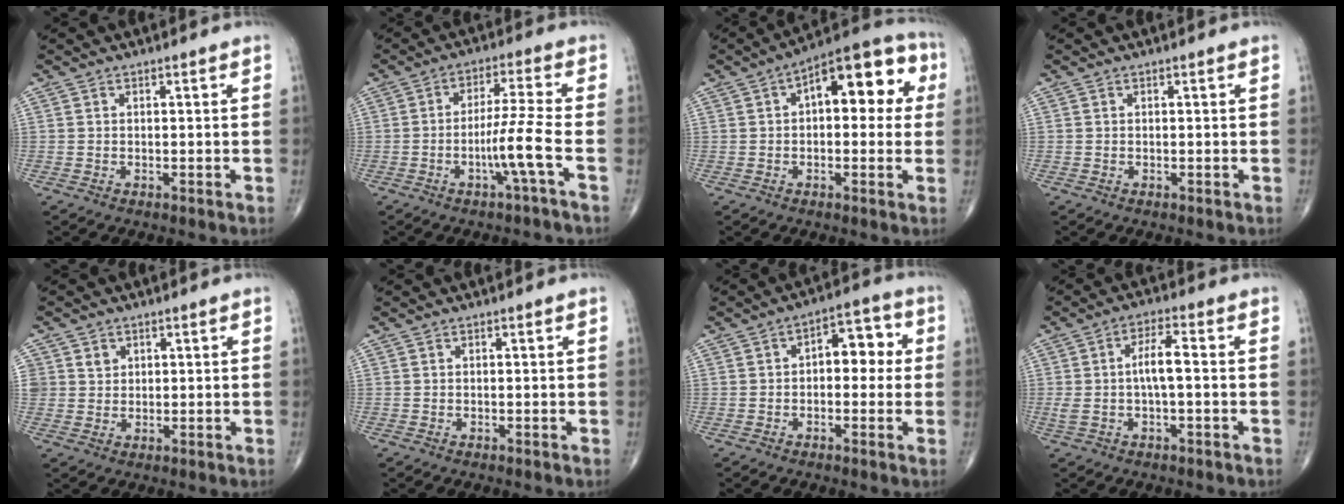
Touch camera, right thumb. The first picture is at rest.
{"total": 7.1, "force": [-2.8, -1.1, 6.5], "torque": [-0.134, 0.017, -0.053]}
{"total": 14.9, "force": [3.2, 7.3, 12.5], "torque": [-0.124, 0.035, 0.034]}
{"total": 0.0}
{"total": 2.9, "force": [1.3, 2.6, 0.4], "torque": [0.011, -0.007, 0.021]}
{"total": 0.0}
{"total": 7.7, "force": [0.6, 4.6, 6.2], "torque": [-0.041, 0.028, -0.003]}
{"total": 5.3, "force": [-0.2, 1.0, 5.2], "torque": [-0.107, 0.015, -0.008]}